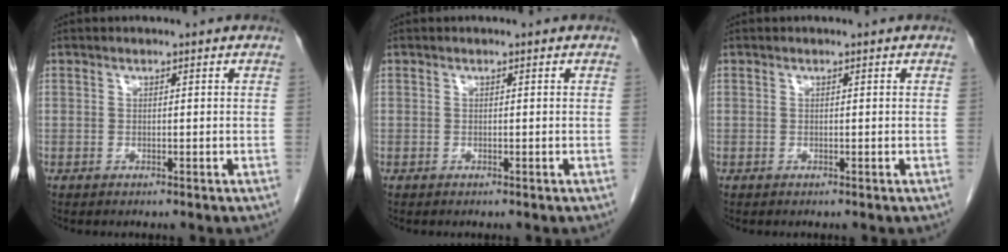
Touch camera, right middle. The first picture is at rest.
{"total": 0.0}
{"total": 0.0}